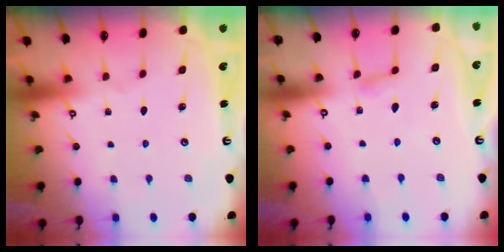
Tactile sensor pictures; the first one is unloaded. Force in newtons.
{"total": 4.1, "press": 4.1, "slide": 0.4}